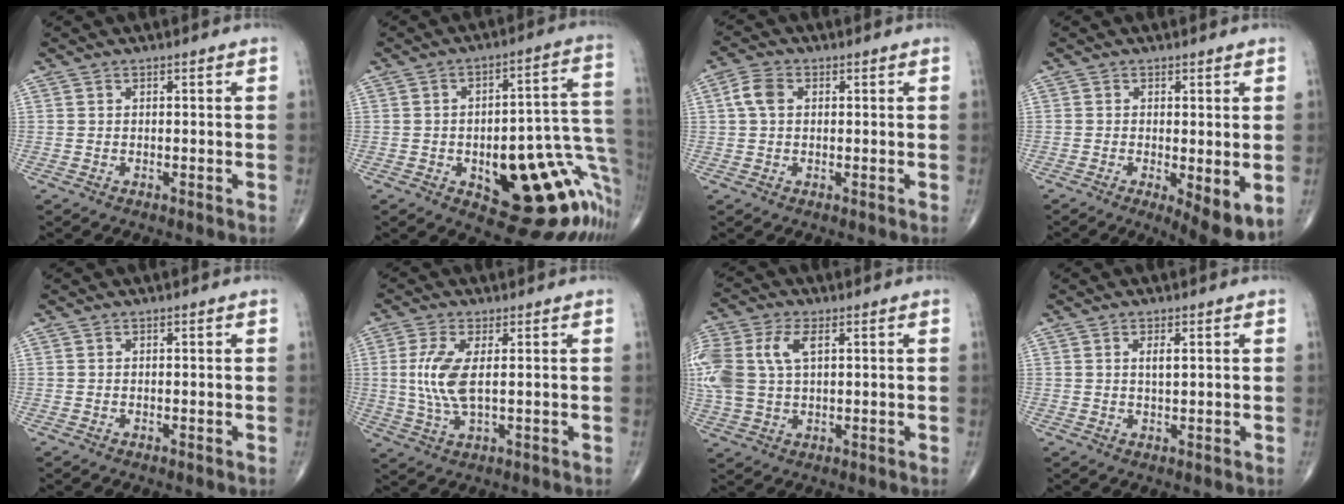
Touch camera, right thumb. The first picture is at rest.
{"total": 23.7, "force": [-8.5, 9.7, 19.9], "torque": [-0.168, 0.063, -0.092]}
{"total": 4.0, "force": [0.7, 2.8, 2.9], "torque": [-0.063, 0.012, 0.011]}
{"total": 7.0, "force": [-1.4, 2.1, 6.6], "torque": [-0.100, -0.023, -0.020]}
{"total": 0.0}
{"total": 7.8, "force": [0.8, 2.6, 7.2], "torque": [-0.176, -0.008, 0.020]}
{"total": 15.7, "force": [4.0, 9.6, 11.8], "torque": [-0.311, 0.019, 0.077]}
{"total": 2.1, "force": [0.8, 0.6, 1.9], "torque": [-0.034, -0.004, 0.014]}